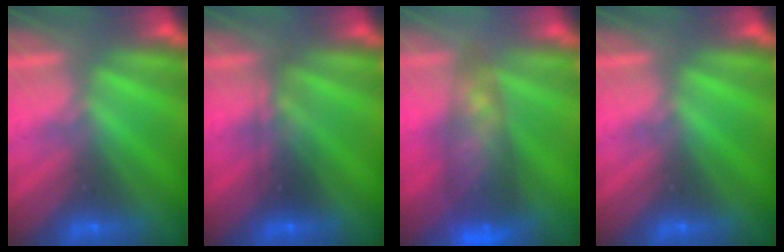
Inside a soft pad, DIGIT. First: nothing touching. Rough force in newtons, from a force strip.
{"total": 2.3}
{"total": 9.4}
{"total": 0.0}